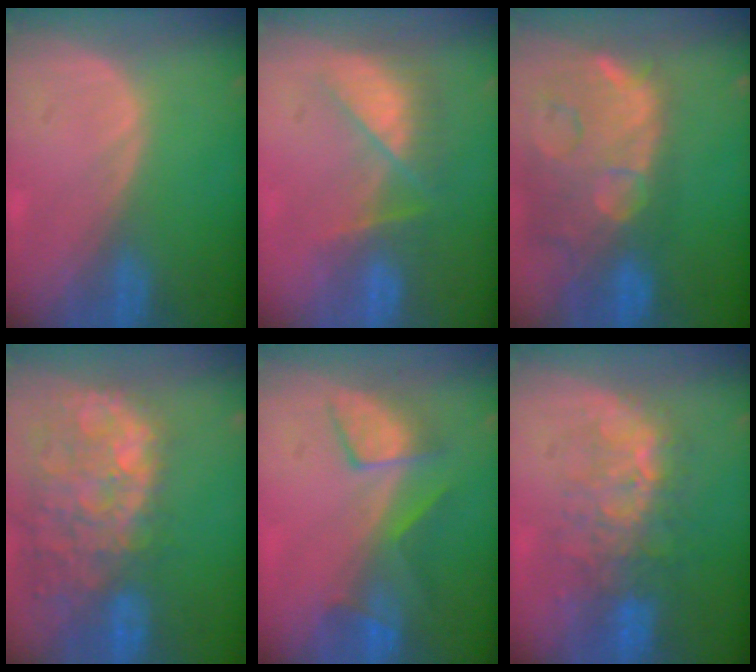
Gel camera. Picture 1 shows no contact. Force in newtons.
{"total": 8.1, "press": 7.1, "slide": 4.0}
{"total": 14.9, "press": 12.0, "slide": 8.9}
{"total": 14.5, "press": 11.7, "slide": 8.6}
{"total": 5.9, "press": 5.7, "slide": 1.1}
{"total": 9.3, "press": 8.4, "slide": 4.1}